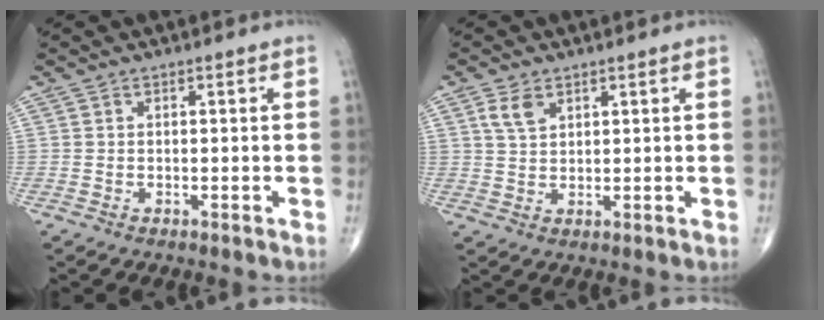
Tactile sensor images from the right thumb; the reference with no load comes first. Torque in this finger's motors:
{"motor_torque": [-0.37, 0.30, 0.46, 0.24, 0.11]}